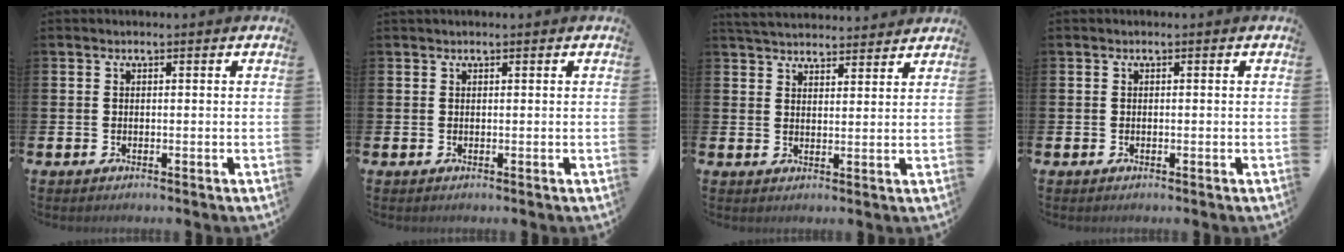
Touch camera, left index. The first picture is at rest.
{"total": 0.0}
{"total": 4.4, "force": [4.3, 0.7, 0.2], "torque": [-0.019, -0.021, 0.080]}
{"total": 0.0}